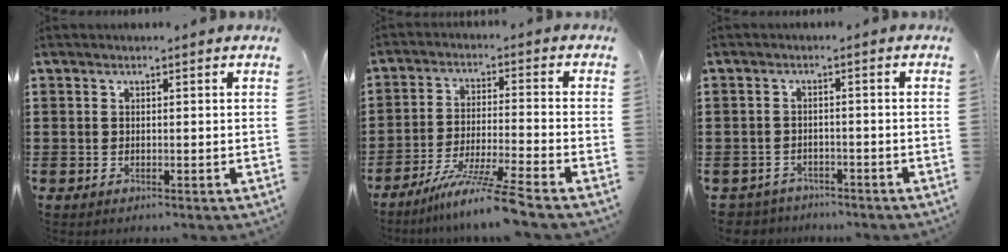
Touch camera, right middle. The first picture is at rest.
{"total": 8.5, "force": [-7.0, -1.1, 4.8], "torque": [-0.092, -0.019, -0.135]}
{"total": 2.7, "force": [-2.6, 0.5, -0.4], "torque": [-0.004, -0.002, -0.060]}